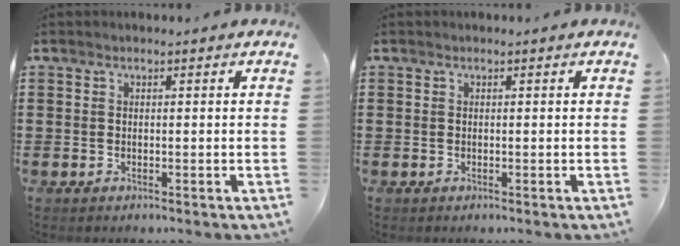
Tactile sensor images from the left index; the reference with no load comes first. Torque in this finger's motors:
{"motor_torque": [0.05, -0.03, 0.00, 0.00]}